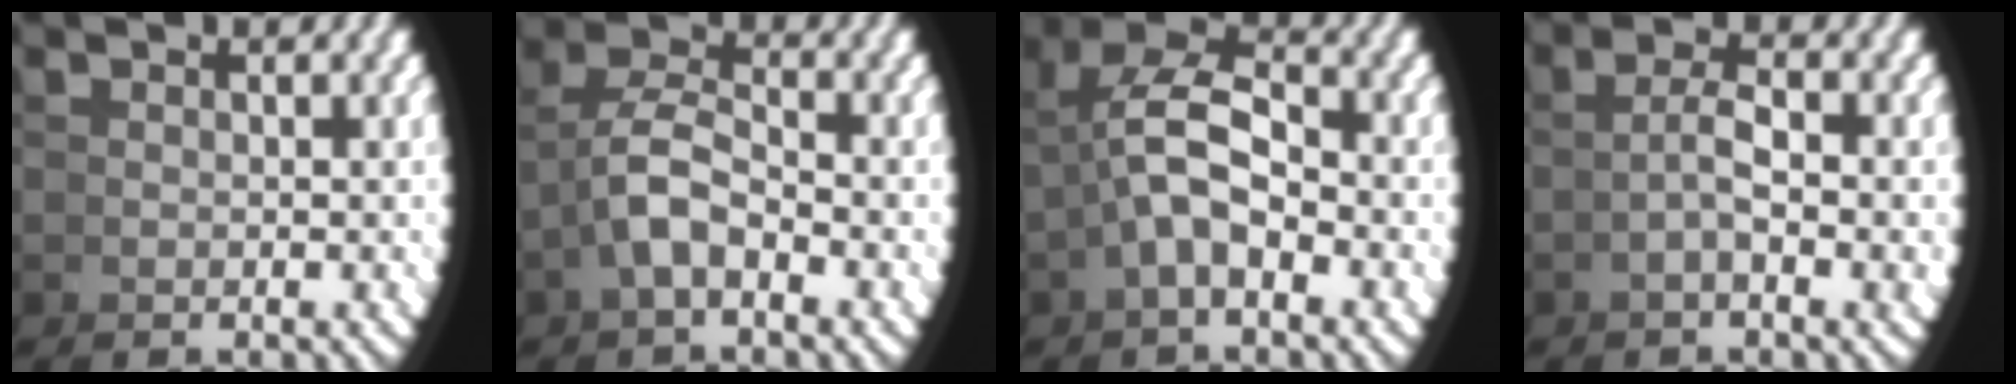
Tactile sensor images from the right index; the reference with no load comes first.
{"total": 3.9, "force": [-0.1, 2.6, 3.0], "torque": [-0.068, -0.005, -0.003]}
{"total": 6.4, "force": [1.1, 3.6, 5.2], "torque": [-0.099, -0.002, 0.016]}
{"total": 2.5, "force": [-0.4, -0.3, 2.5], "torque": [-0.044, 0.001, -0.008]}